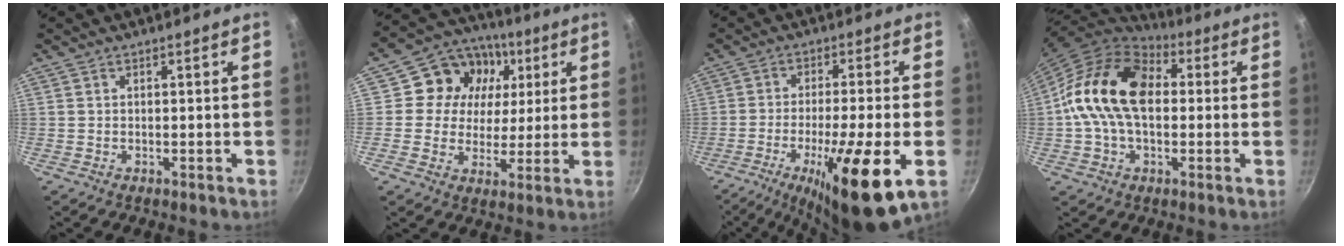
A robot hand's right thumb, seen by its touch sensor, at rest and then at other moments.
{"total": 13.7, "force": [3.6, 12.0, 5.5], "torque": [-0.068, -0.002, 0.041]}
{"total": 17.3, "force": [-6.2, 3.1, 15.8], "torque": [-0.253, 0.008, -0.097]}
{"total": 18.6, "force": [1.3, 12.6, 13.6], "torque": [-0.218, 0.030, 0.005]}